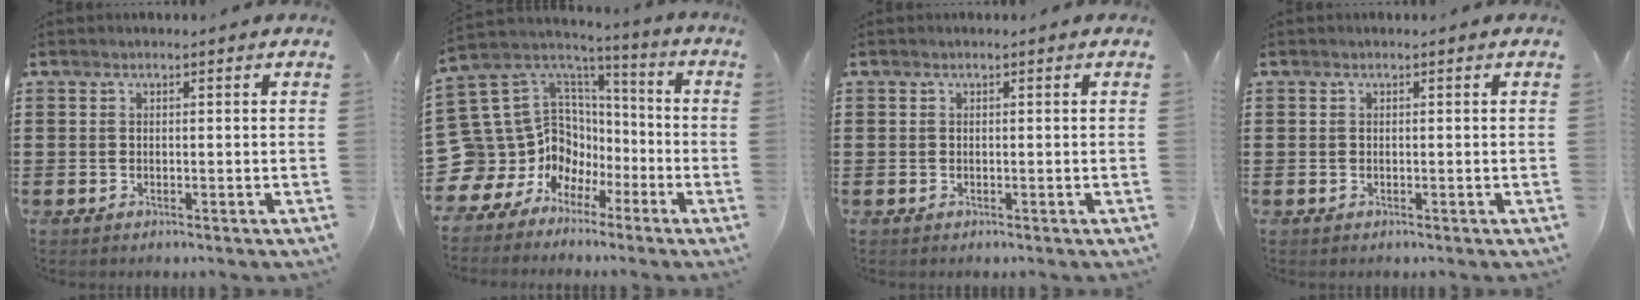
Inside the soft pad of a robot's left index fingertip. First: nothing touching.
{"total": 6.8, "force": [-2.4, 6.4, 0.6], "torque": [-0.061, -0.002, -0.050]}
{"total": 0.0}
{"total": 0.0}